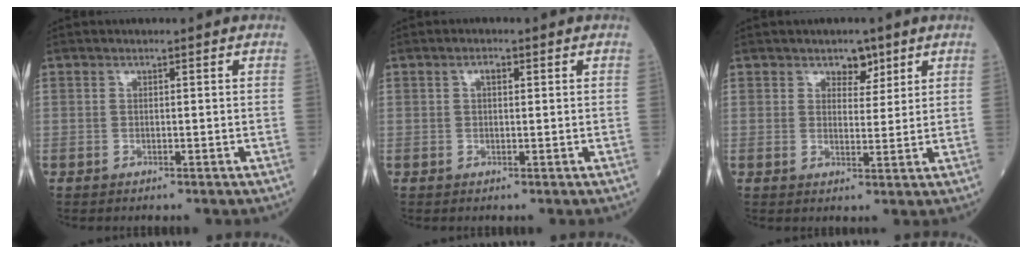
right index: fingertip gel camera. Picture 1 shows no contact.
{"total": 1.4, "force": [0.5, 0.6, 1.1], "torque": [-0.024, 0.003, 0.007]}
{"total": 3.2, "force": [2.2, 1.9, 1.5], "torque": [-0.017, -0.001, 0.033]}